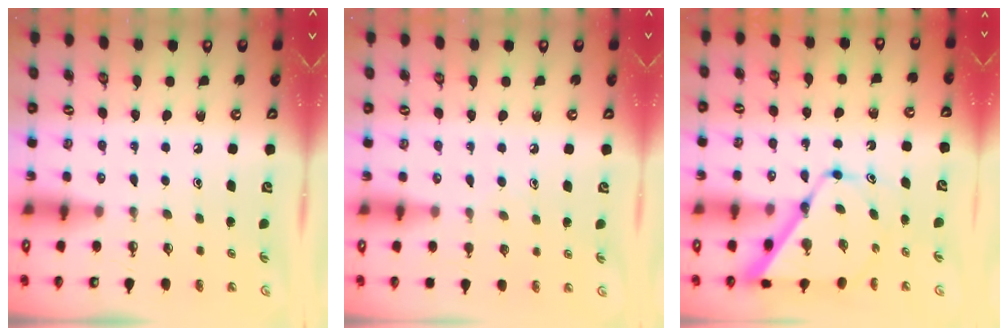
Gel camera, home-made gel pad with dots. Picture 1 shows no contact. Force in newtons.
{"total": 5.6, "press": 5.6, "slide": 0.7}
{"total": 11.7, "press": 11.6, "slide": 0.9}